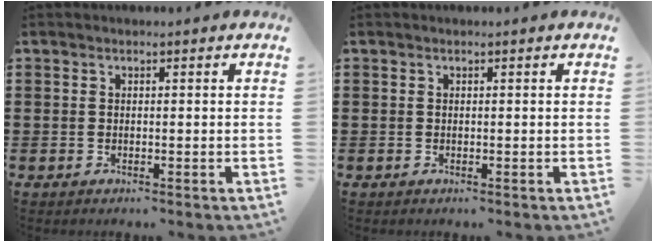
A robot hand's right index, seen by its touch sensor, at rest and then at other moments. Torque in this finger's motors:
{"motor_torque": [0.00, 0.00, 0.00, 0.00]}